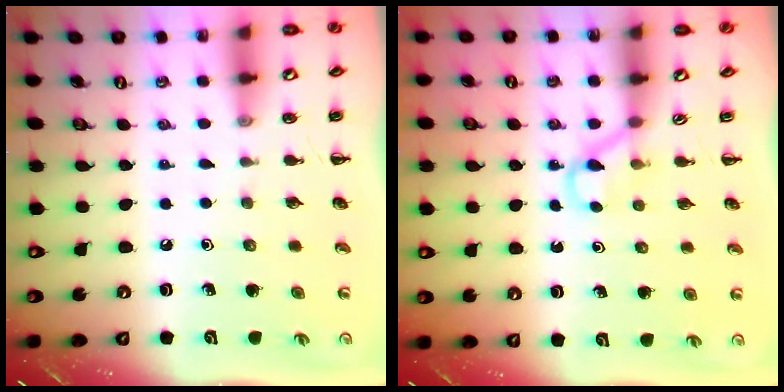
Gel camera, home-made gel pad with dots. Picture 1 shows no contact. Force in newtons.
{"total": 2.6, "press": 2.4, "slide": 0.9}